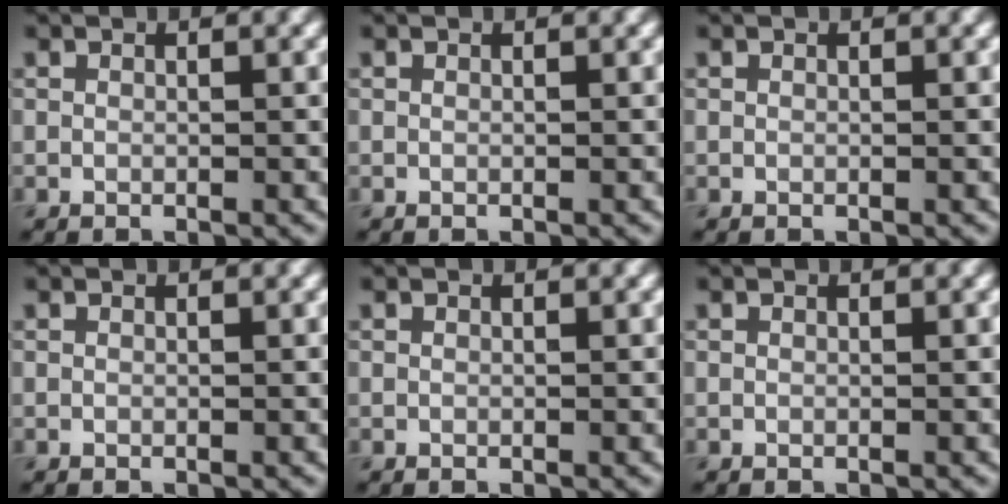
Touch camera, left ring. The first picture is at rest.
{"total": 0.0}
{"total": 0.0}
{"total": 0.0}
{"total": 0.0}
{"total": 0.0}